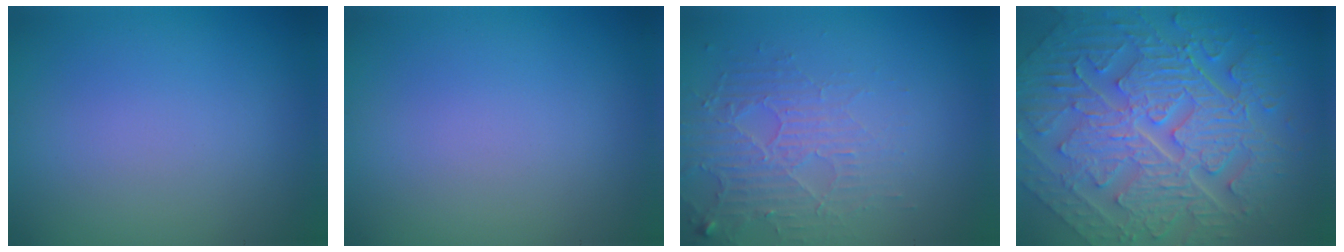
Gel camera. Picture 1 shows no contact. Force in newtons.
{"total": 0.0}
{"total": 3.8, "press": 2.9, "slide": 2.4}
{"total": 11.4, "press": 7.8, "slide": 8.3}